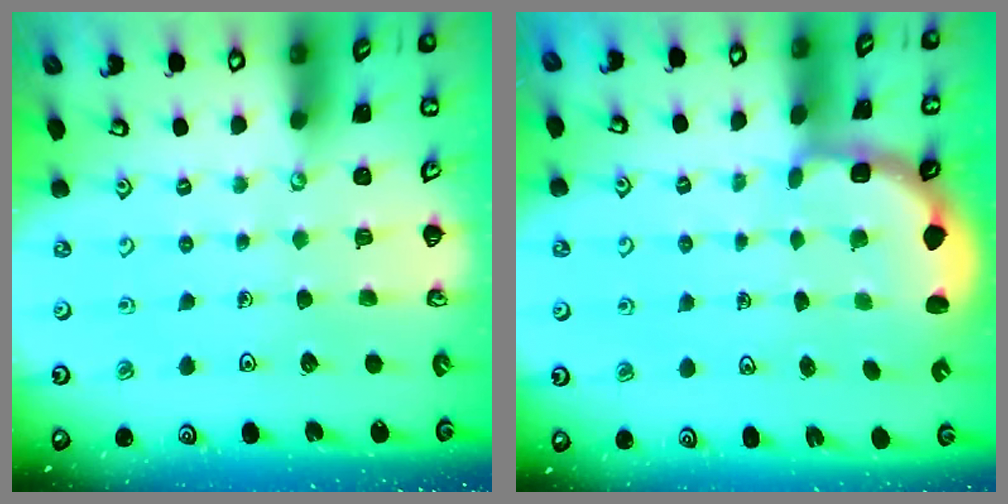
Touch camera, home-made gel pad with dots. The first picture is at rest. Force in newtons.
{"total": 3.0, "press": 2.0, "slide": 2.2}